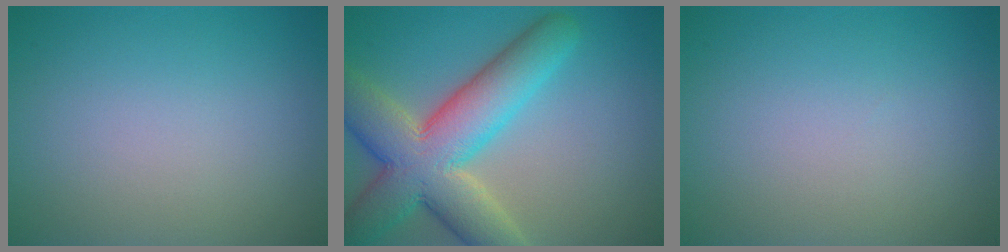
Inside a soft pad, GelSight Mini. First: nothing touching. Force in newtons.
{"total": 10.5, "press": 10.5, "slide": 0.6}
{"total": 0.0}